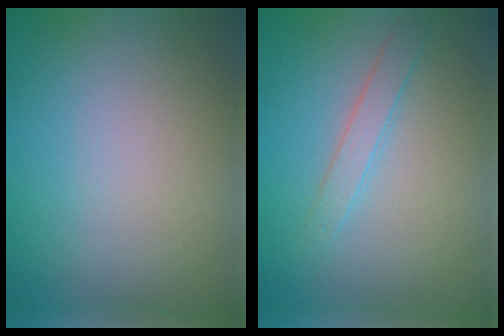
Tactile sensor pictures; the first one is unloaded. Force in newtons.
{"total": 1.7, "press": 1.7, "slide": 0.1}